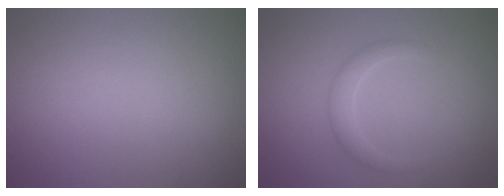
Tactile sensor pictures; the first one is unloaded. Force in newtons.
{"total": 1.7, "press": 1.7, "slide": 0.1}